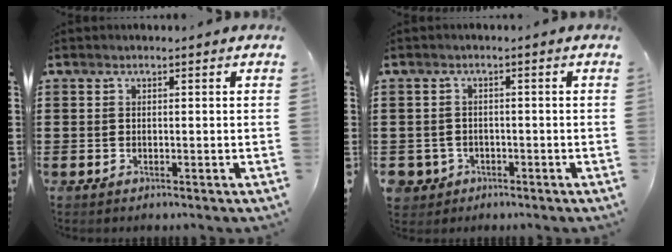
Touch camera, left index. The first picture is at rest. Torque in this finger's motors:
{"motor_torque": [0.36, 0.34, 0.00, 0.00]}